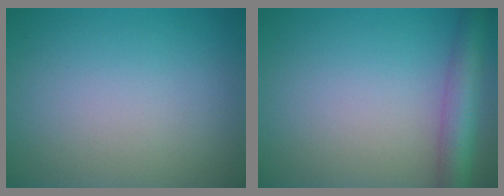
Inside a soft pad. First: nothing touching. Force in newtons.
{"total": 4.9, "press": 4.9, "slide": 0.2}